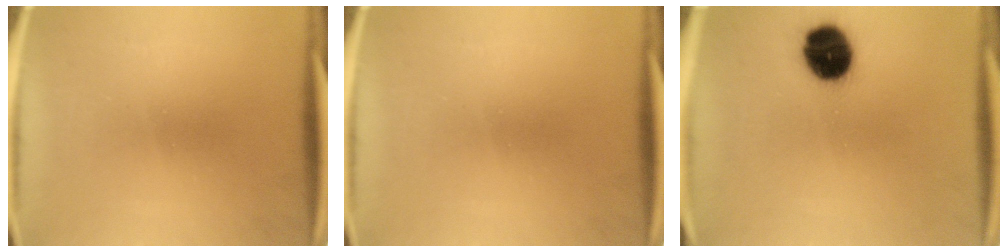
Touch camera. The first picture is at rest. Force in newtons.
{"total": 0.0}
{"total": 12.4}